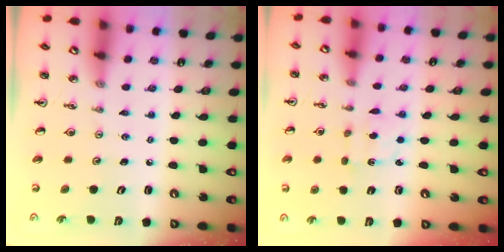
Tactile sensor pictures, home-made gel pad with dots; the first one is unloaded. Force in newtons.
{"total": 2.4, "press": 2.4, "slide": 0.6}